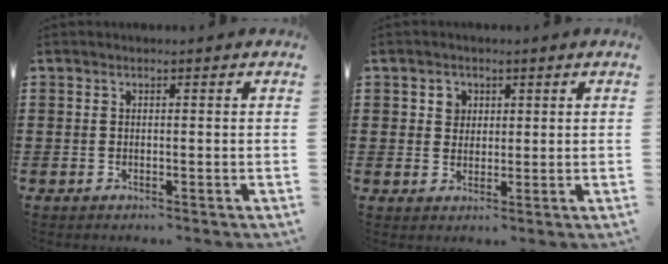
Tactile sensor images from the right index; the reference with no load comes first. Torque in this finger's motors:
{"motor_torque": [0.00, 0.00, 0.00, 0.03]}